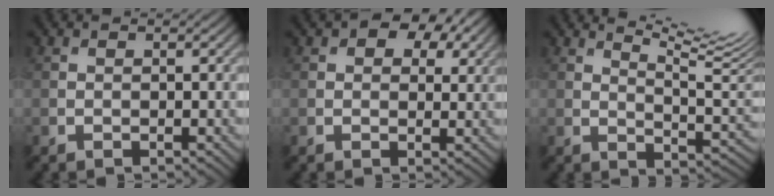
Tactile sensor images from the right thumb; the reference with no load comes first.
{"total": 6.7, "force": [3.7, 4.2, 3.7], "torque": [-0.051, 0.007, 0.056]}
{"total": 12.8, "force": [8.1, 3.1, 9.5], "torque": [-0.155, 0.016, 0.123]}